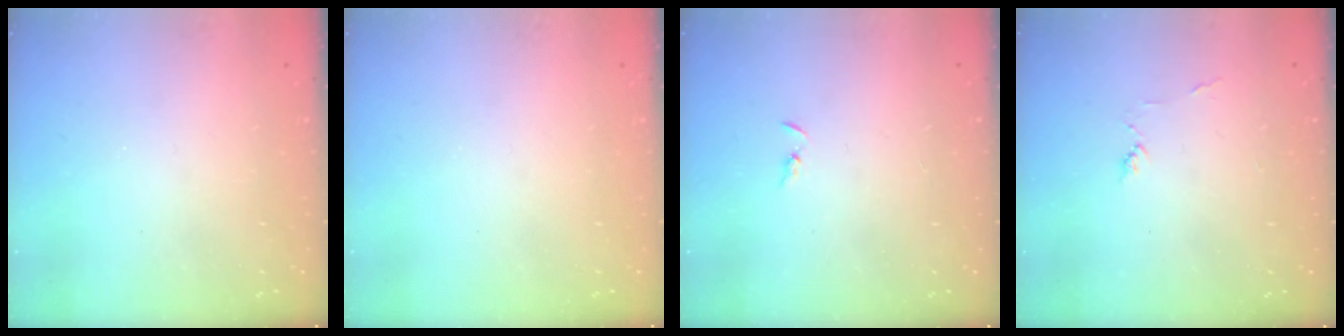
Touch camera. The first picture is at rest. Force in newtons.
{"total": 0.0}
{"total": 2.1, "press": 2.1, "slide": 0.3}
{"total": 2.6, "press": 2.6, "slide": 0.3}